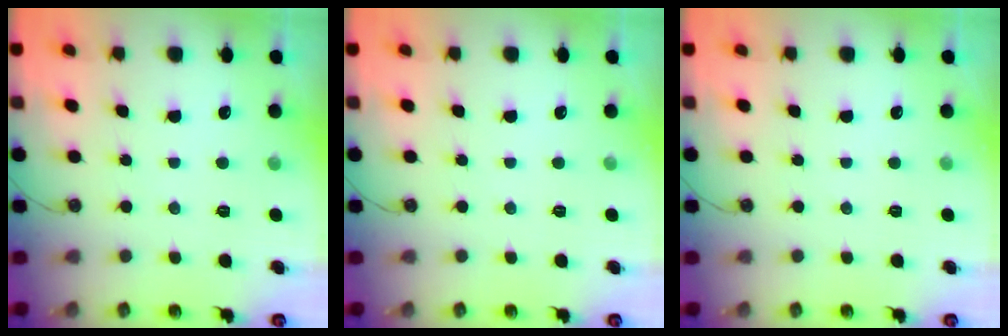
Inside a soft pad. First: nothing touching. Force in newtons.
{"total": 0.0}
{"total": 0.0}